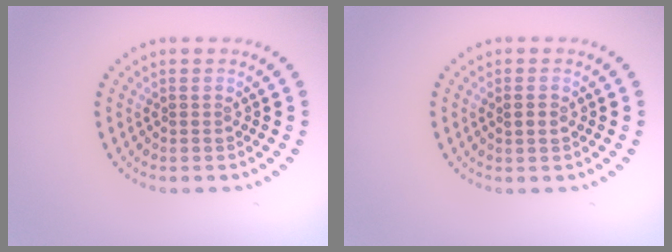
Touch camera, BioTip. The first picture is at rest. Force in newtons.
{"total": 1.0, "press": 1.0, "slide": 0.2}